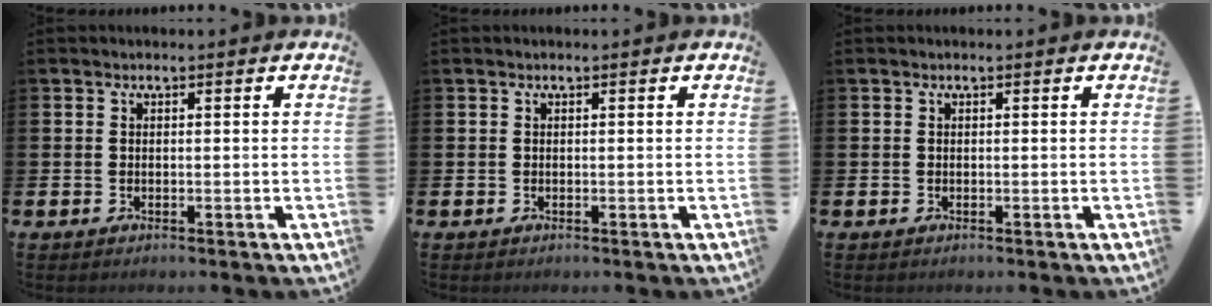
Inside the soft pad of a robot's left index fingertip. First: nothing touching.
{"total": 0.0}
{"total": 0.0}